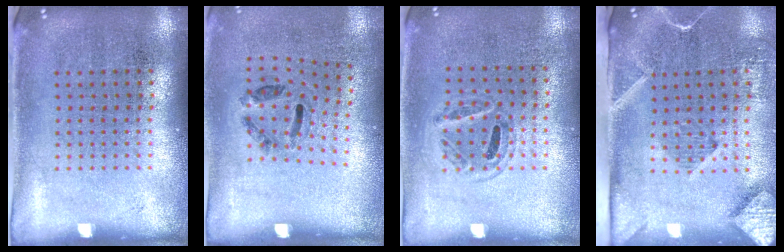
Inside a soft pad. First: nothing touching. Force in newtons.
{"total": 1.3, "press": 0.6, "slide": 1.1}
{"total": 0.9, "press": 0.8, "slide": 0.4}
{"total": 2.9, "press": 2.2, "slide": 2.0}